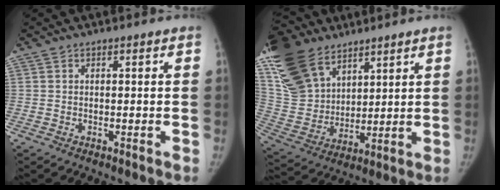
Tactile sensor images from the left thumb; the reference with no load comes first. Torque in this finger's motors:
{"motor_torque": [0.52, 0.04, 1.49, -1.28, 0.30]}